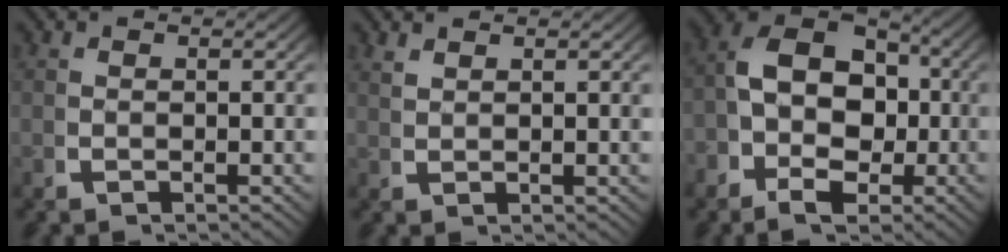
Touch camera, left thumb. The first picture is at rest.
{"total": 1.5, "force": [1.5, -0.2, 0.3], "torque": [-0.002, 0.005, 0.035]}
{"total": 9.6, "force": [0.2, 7.1, 6.4], "torque": [-0.121, -0.023, -0.002]}